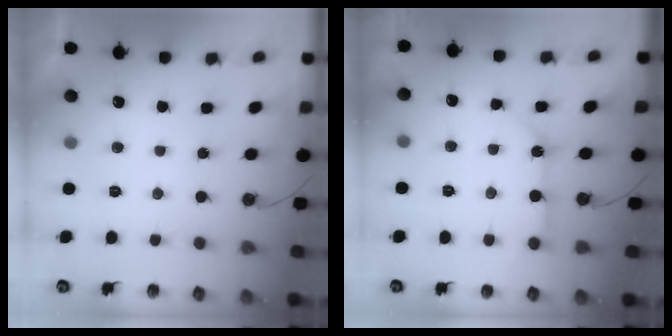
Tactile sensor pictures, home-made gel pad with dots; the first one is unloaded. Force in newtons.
{"total": 10.8, "press": 10.7, "slide": 1.0}